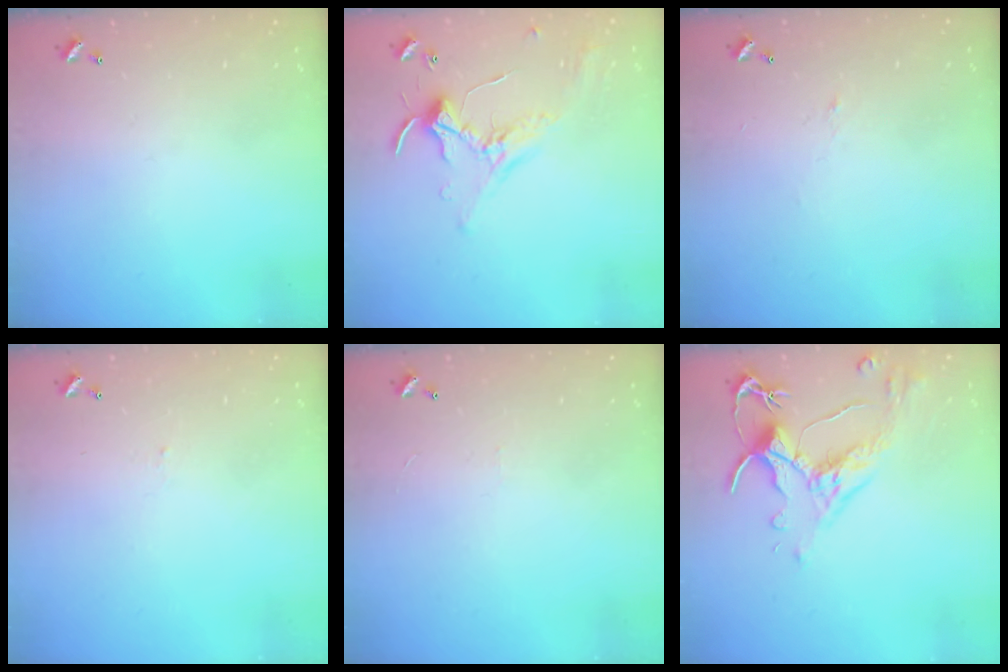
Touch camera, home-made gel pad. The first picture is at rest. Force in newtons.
{"total": 0.9, "press": 0.8, "slide": 0.4}
{"total": 0.9, "press": 0.6, "slide": 0.6}
{"total": 2.1, "press": 2.1, "slide": 0.2}
{"total": 1.3, "press": 1.3, "slide": 0.4}
{"total": 2.5, "press": 2.2, "slide": 1.3}